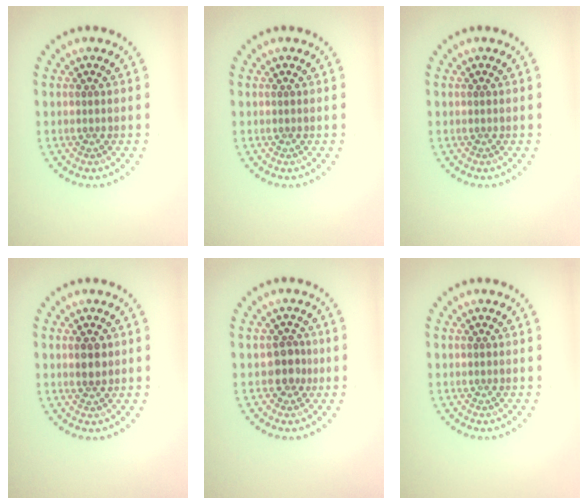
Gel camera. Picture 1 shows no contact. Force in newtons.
{"total": 0.0}
{"total": 0.0}
{"total": 1.7, "press": 1.6, "slide": 0.5}
{"total": 2.0, "press": 1.7, "slide": 1.0}
{"total": 0.0}